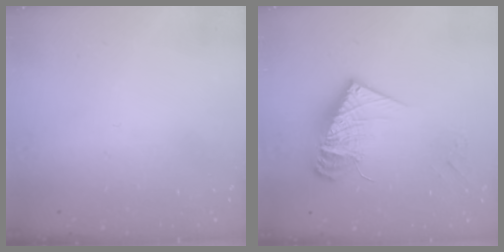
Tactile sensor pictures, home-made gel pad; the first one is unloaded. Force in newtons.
{"total": 15.6, "press": 15.5, "slide": 1.6}